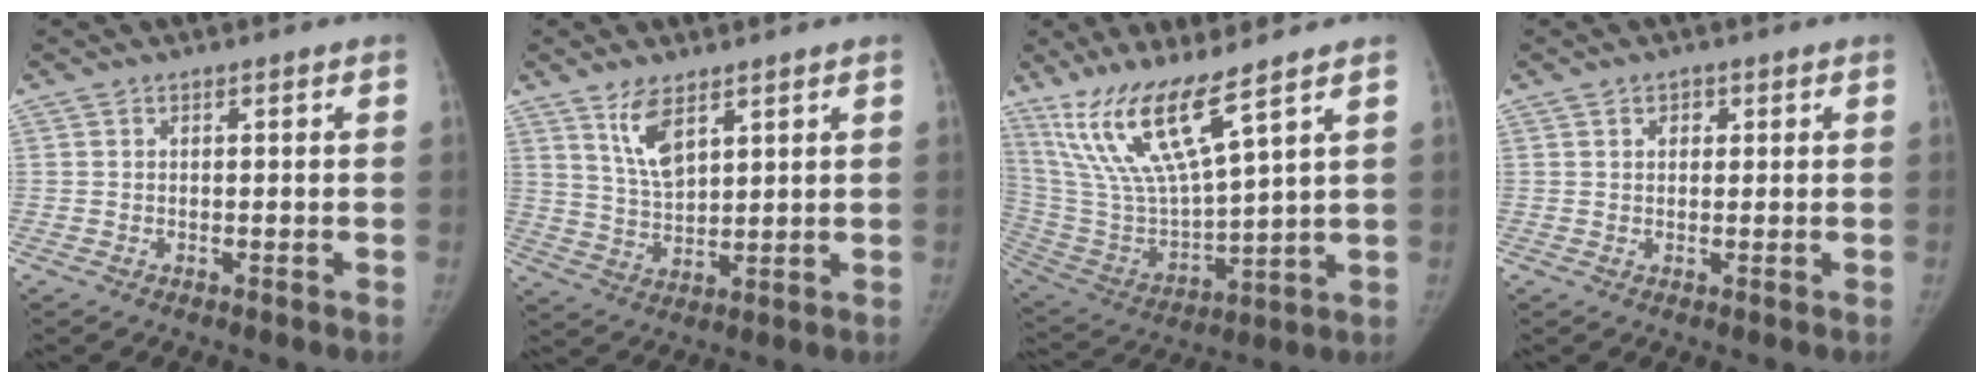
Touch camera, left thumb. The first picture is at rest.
{"total": 7.1, "force": [4.3, 2.9, 4.8], "torque": [-0.083, -0.026, 0.090]}
{"total": 16.0, "force": [10.5, 2.2, 11.9], "torque": [-0.238, -0.057, 0.223]}
{"total": 1.9, "force": [0.8, 1.4, 0.9], "torque": [-0.006, -0.001, 0.011]}